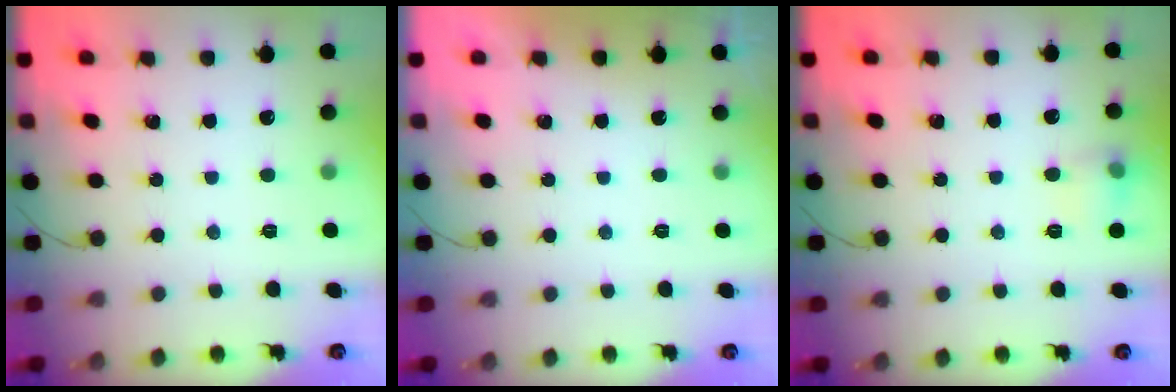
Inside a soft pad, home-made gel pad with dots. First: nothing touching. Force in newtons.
{"total": 0.0}
{"total": 7.1, "press": 7.0, "slide": 1.2}